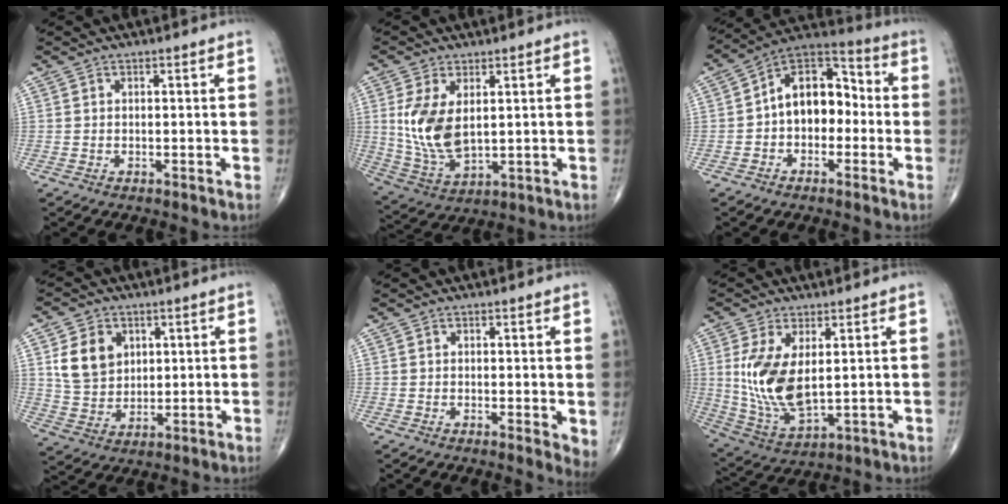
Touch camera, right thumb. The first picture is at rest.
{"total": 10.8, "force": [1.9, 5.9, 8.9], "torque": [-0.177, -0.016, 0.052]}
{"total": 12.7, "force": [-1.0, 8.7, 9.2], "torque": [-0.108, 0.046, -0.035]}
{"total": 9.5, "force": [3.1, 7.5, 5.0], "torque": [-0.065, -0.014, 0.067]}
{"total": 3.2, "force": [0.3, 1.0, 3.1], "torque": [-0.044, -0.012, 0.002]}
{"total": 12.5, "force": [2.0, 6.1, 10.8], "torque": [-0.216, -0.019, 0.057]}